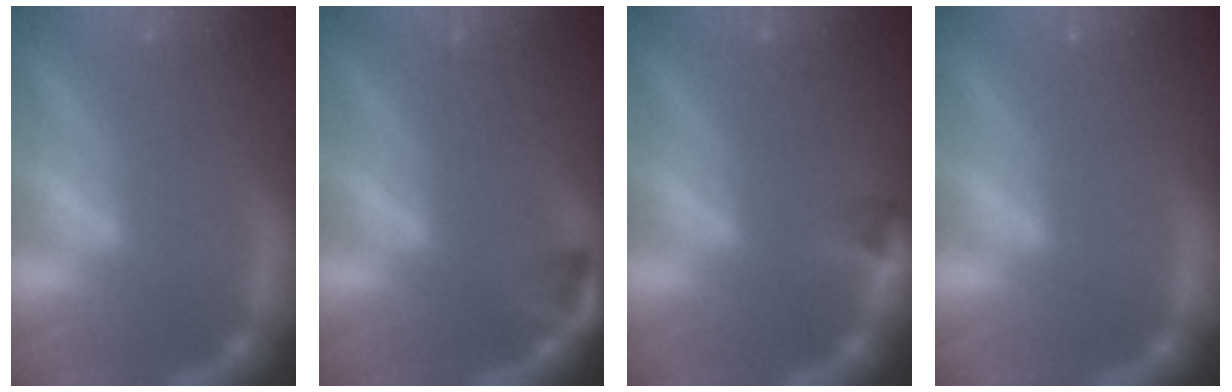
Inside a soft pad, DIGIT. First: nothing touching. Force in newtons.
{"total": 1.9}
{"total": 1.4}
{"total": 0.0}